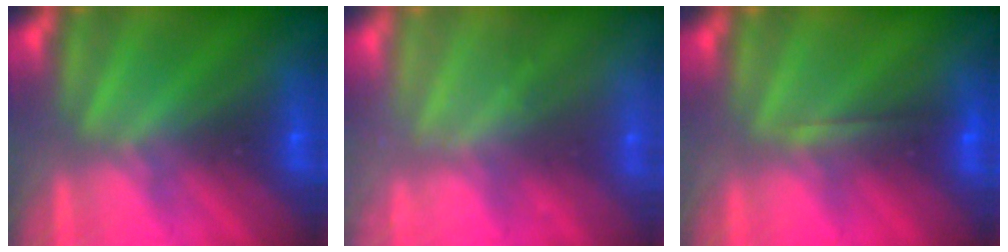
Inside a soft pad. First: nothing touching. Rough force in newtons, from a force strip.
{"total": 2.3}
{"total": 1.8}